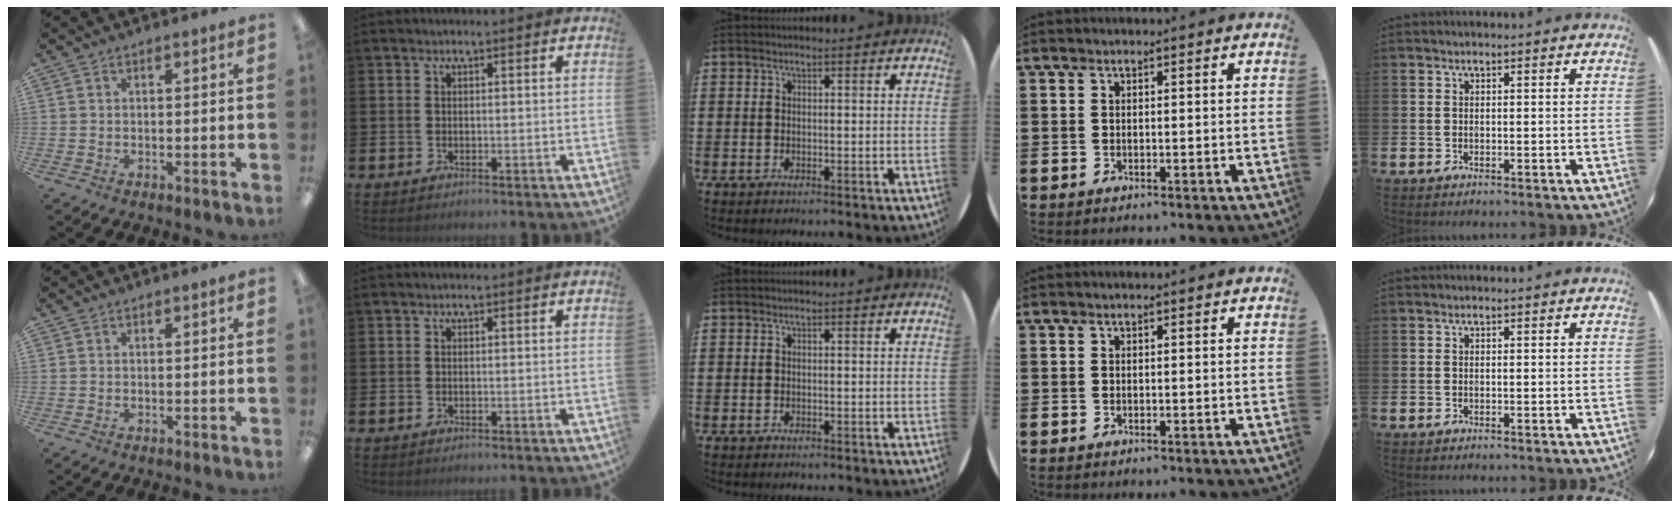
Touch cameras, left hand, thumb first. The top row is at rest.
{}